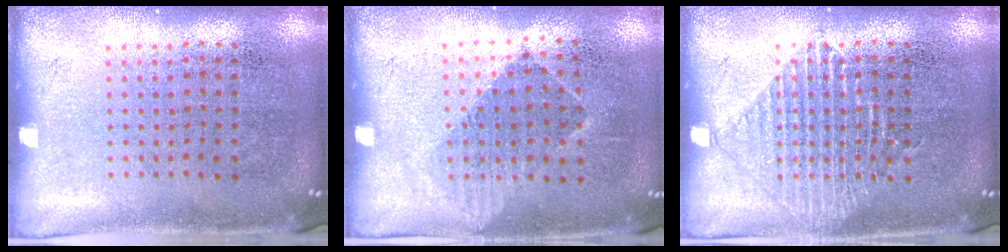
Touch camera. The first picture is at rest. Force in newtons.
{"total": 1.0, "press": 0.7, "slide": 0.6}
{"total": 1.9, "press": 1.8, "slide": 0.4}